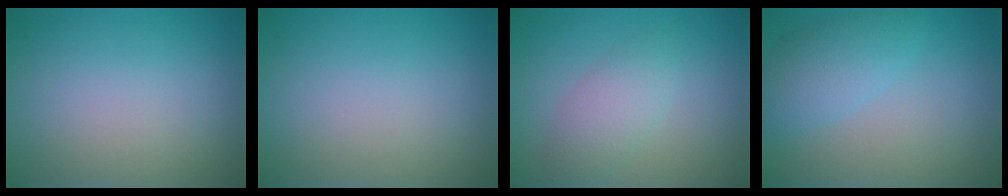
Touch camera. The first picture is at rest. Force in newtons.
{"total": 0.0}
{"total": 2.7, "press": 2.7, "slide": 0.1}
{"total": 3.4, "press": 3.4, "slide": 0.2}